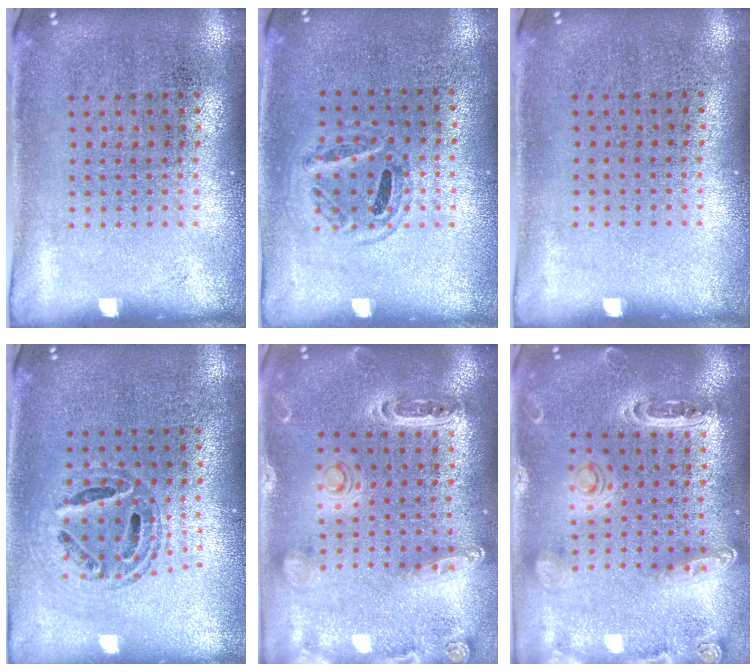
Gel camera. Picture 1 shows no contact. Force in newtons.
{"total": 0.9, "press": 0.8, "slide": 0.4}
{"total": 0.0}
{"total": 0.7, "press": 0.7, "slide": 0.1}
{"total": 1.4, "press": 1.4, "slide": 0.4}
{"total": 1.2, "press": 1.2, "slide": 0.2}